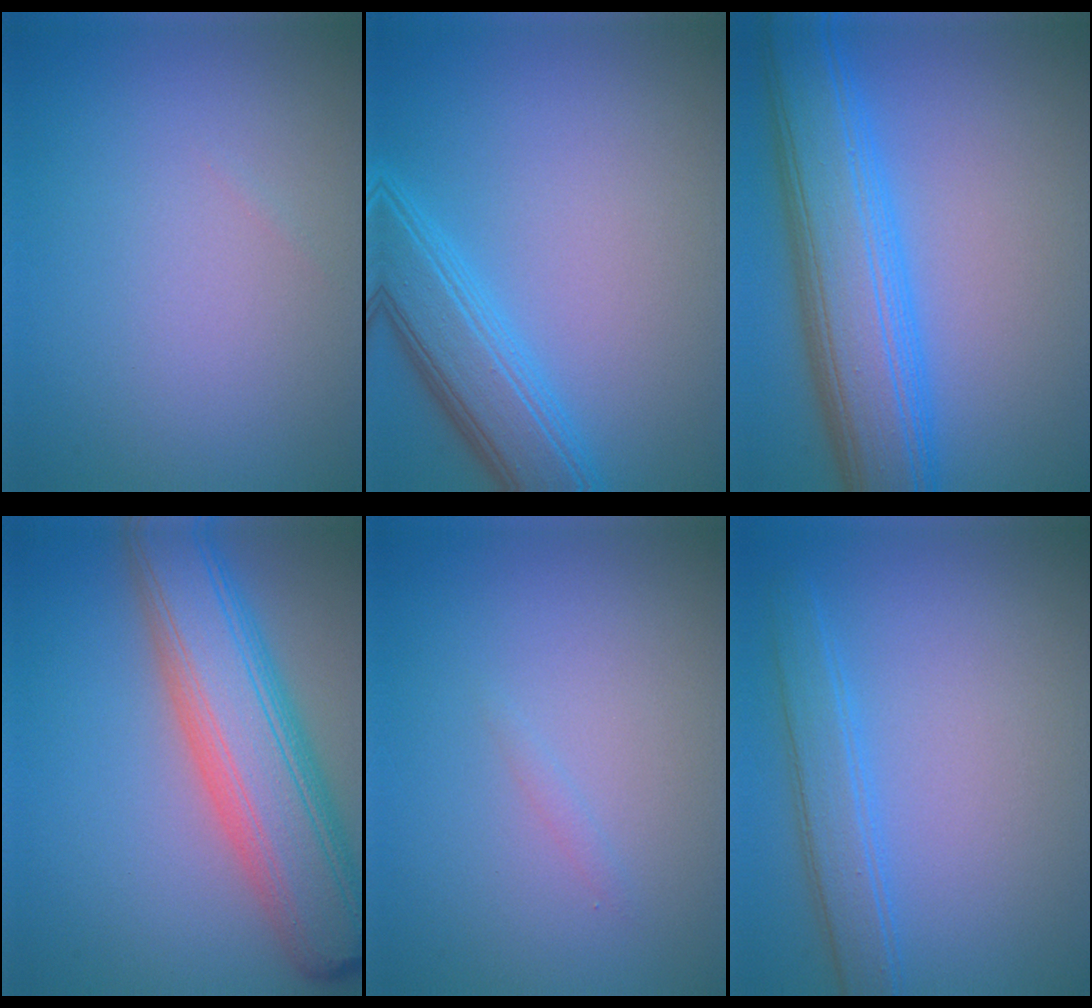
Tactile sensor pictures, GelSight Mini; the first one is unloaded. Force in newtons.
{"total": 5.7, "press": 5.7, "slide": 0.1}
{"total": 9.7, "press": 9.7, "slide": 0.1}
{"total": 10.2, "press": 10.2, "slide": 0.5}
{"total": 0.6, "press": 0.6, "slide": 0.0}
{"total": 2.4, "press": 2.4, "slide": 0.2}